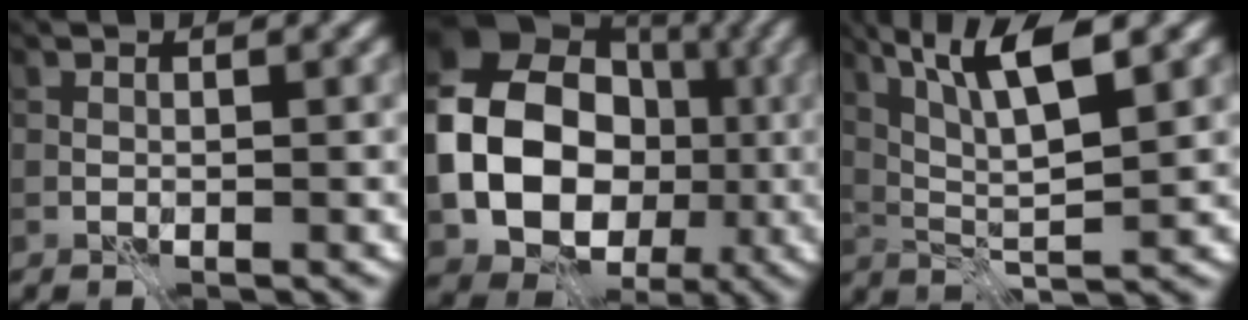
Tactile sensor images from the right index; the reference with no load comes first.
{"total": 14.9, "force": [-1.2, 11.7, 9.2], "torque": [-0.180, -0.003, -0.022]}
{"total": 7.0, "force": [3.3, 1.6, 6.0], "torque": [-0.113, 0.004, 0.063]}